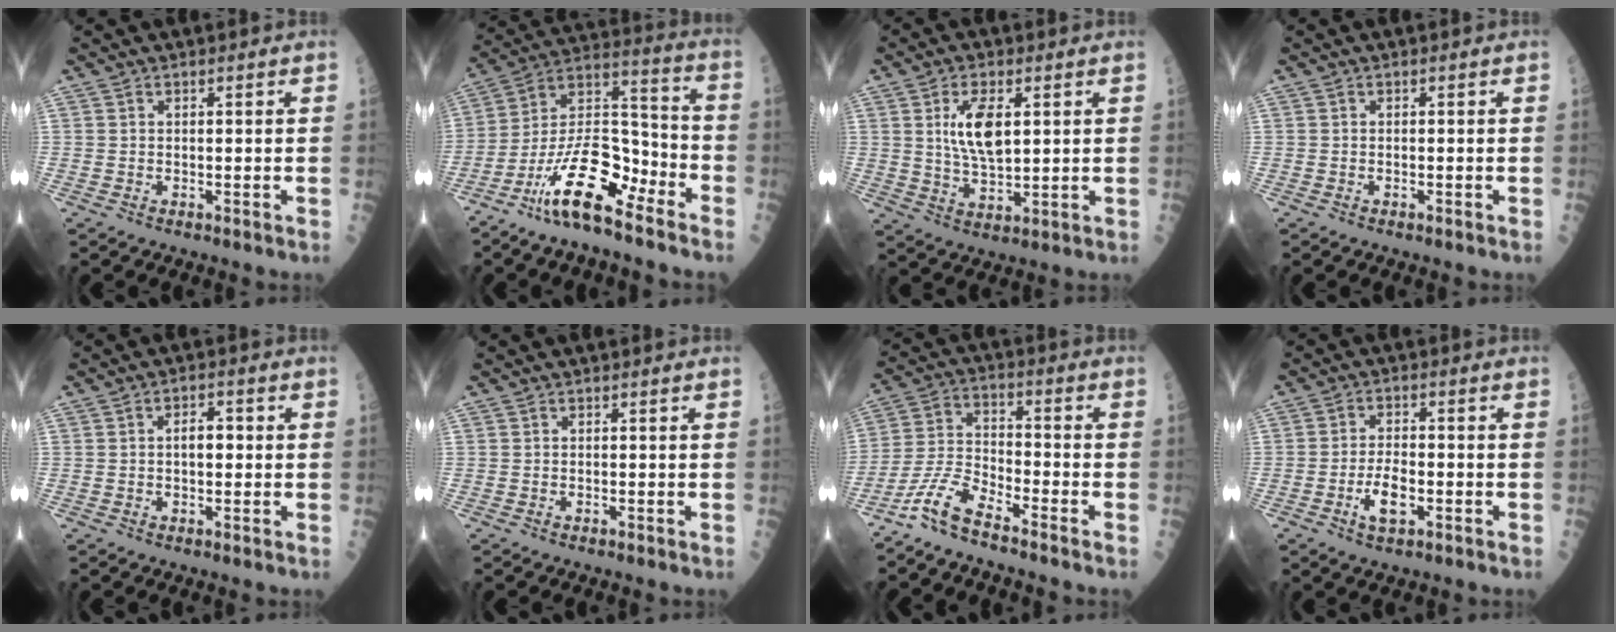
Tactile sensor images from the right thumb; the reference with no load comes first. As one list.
[{"total": 16.6, "force": [-10.5, 5.3, 11.7], "torque": [-0.205, 0.082, -0.193]}, {"total": 8.8, "force": [2.3, 3.9, 7.6], "torque": [-0.130, -0.015, 0.045]}, {"total": 0.0}, {"total": 3.5, "force": [0.1, 1.9, 2.9], "torque": [-0.035, 0.010, -0.001]}, {"total": 0.0}, {"total": 8.6, "force": [-6.6, 1.3, 5.3], "torque": [-0.130, 0.041, -0.141]}, {"total": 5.5, "force": [-2.0, 2.3, 4.6], "torque": [-0.082, 0.010, -0.033]}]